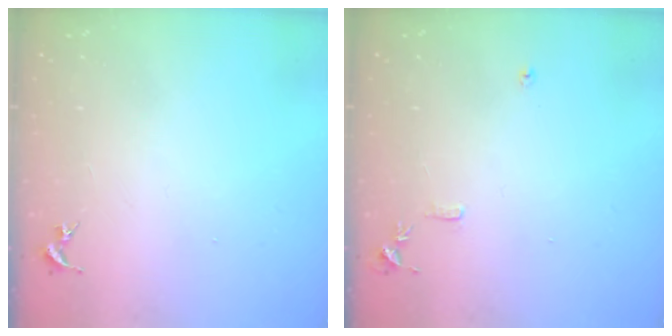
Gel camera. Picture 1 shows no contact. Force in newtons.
{"total": 7.8, "press": 7.8, "slide": 0.8}